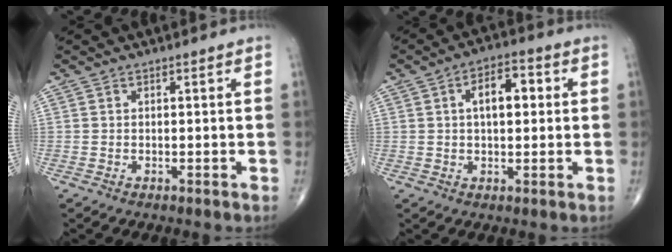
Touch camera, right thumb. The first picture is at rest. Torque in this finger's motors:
{"motor_torque": [0.14, 1.77, 0.91, 0.21, 0.03]}